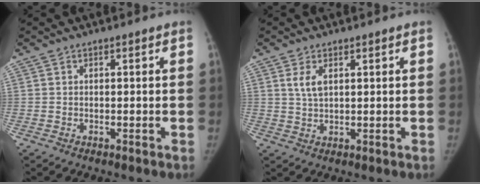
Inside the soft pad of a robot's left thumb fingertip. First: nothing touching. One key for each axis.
{"total": 3.4, "fx": 1.5, "fy": 1.7, "fz": 2.6, "tx": -0.048, "ty": -0.005, "tz": 0.034}